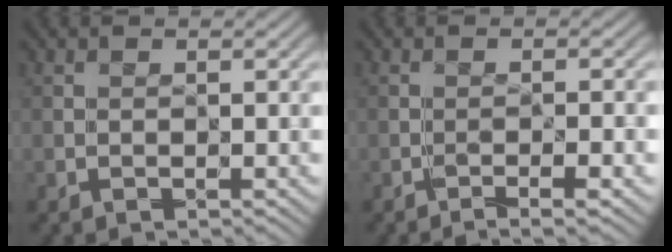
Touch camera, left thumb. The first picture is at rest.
{"total": 3.2, "force": [-2.1, 0.1, 2.5], "torque": [-0.041, 0.005, -0.033]}